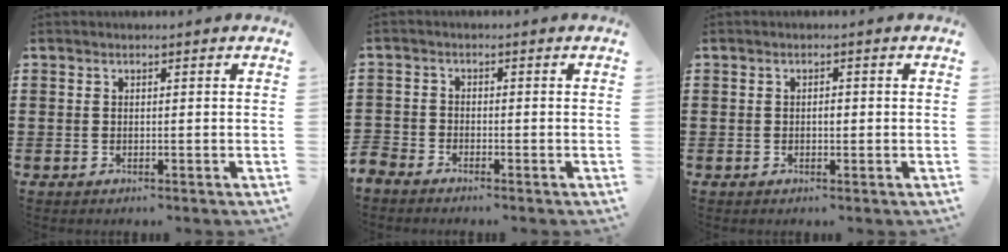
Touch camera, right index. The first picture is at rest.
{"total": 2.2, "force": [-2.1, 0.5, -0.1], "torque": [-0.013, -0.004, -0.049]}
{"total": 1.1, "force": [-0.1, 0.5, 1.0], "torque": [-0.020, 0.002, -0.002]}